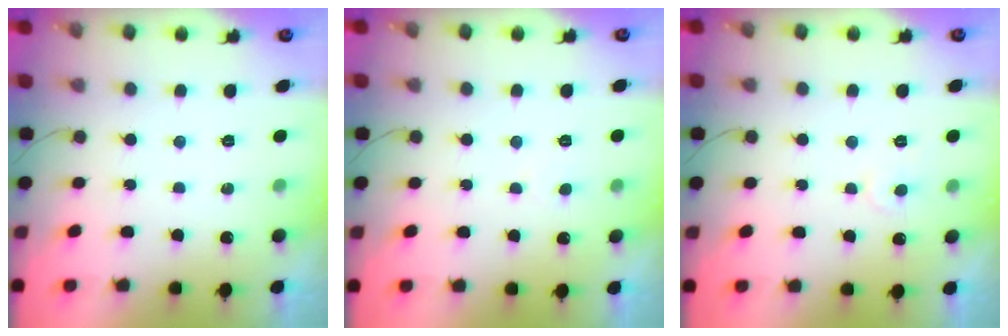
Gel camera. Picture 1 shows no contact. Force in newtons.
{"total": 2.6, "press": 2.6, "slide": 0.2}
{"total": 4.1, "press": 4.1, "slide": 0.5}